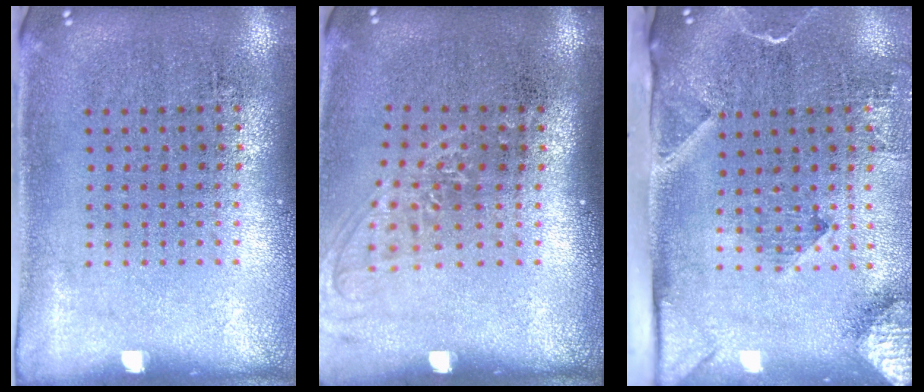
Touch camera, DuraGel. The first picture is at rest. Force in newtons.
{"total": 1.4, "press": 1.1, "slide": 0.8}
{"total": 3.2, "press": 2.2, "slide": 2.3}